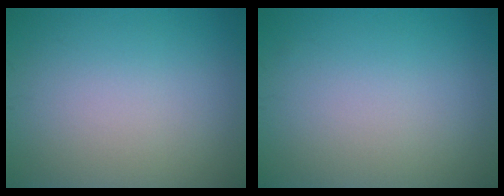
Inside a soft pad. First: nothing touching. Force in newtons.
{"total": 0.0}